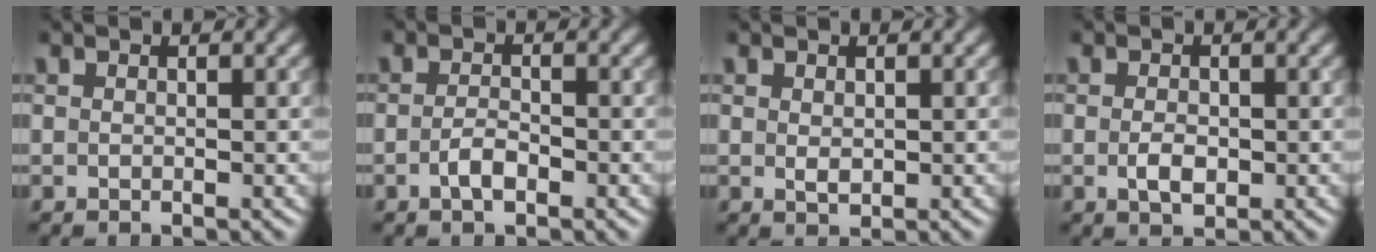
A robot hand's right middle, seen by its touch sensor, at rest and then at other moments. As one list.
[{"total": 1.7, "force": [-0.8, 0.6, 1.3], "torque": [-0.029, -0.001, -0.018]}, {"total": 1.0, "force": [0.2, 0.7, 0.8], "torque": [-0.015, -0.003, 0.008]}, {"total": 1.8, "force": [-0.3, 1.1, 1.4], "torque": [-0.029, -0.003, -0.005]}]